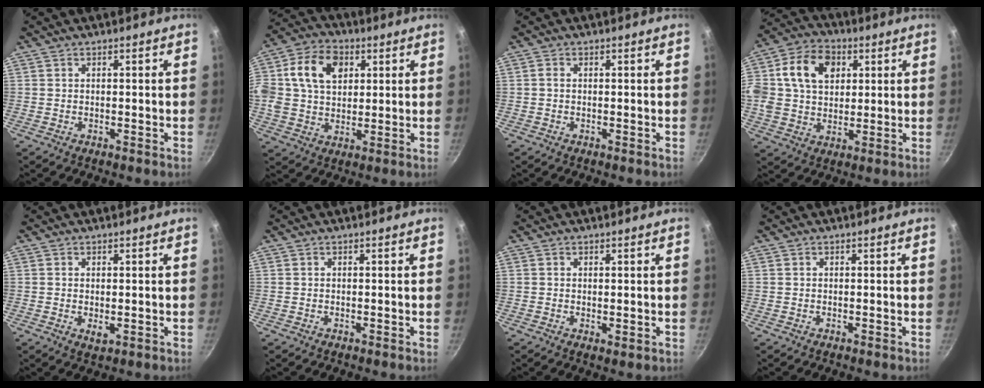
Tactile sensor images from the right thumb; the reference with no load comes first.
{"total": 15.9, "force": [4.4, 11.6, 10.0], "torque": [-0.181, 0.015, 0.064]}
{"total": 0.8, "force": [0.0, 0.6, 0.6], "torque": [-0.011, 0.003, -0.001]}
{"total": 17.8, "force": [4.9, 13.2, 10.9], "torque": [-0.204, 0.019, 0.073]}
{"total": 2.0, "force": [0.0, 1.1, 1.7], "torque": [-0.029, -0.007, 0.001]}
{"total": 0.0}
{"total": 1.0, "force": [0.4, 0.5, 0.8], "torque": [-0.013, -0.009, 0.004]}
{"total": 0.0}